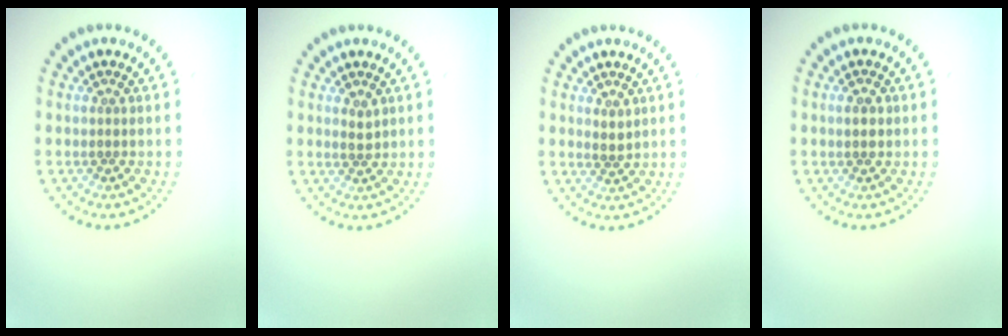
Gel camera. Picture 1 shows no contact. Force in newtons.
{"total": 1.1, "press": 1.0, "slide": 0.5}
{"total": 1.1, "press": 0.9, "slide": 0.6}
{"total": 1.1, "press": 1.0, "slide": 0.2}